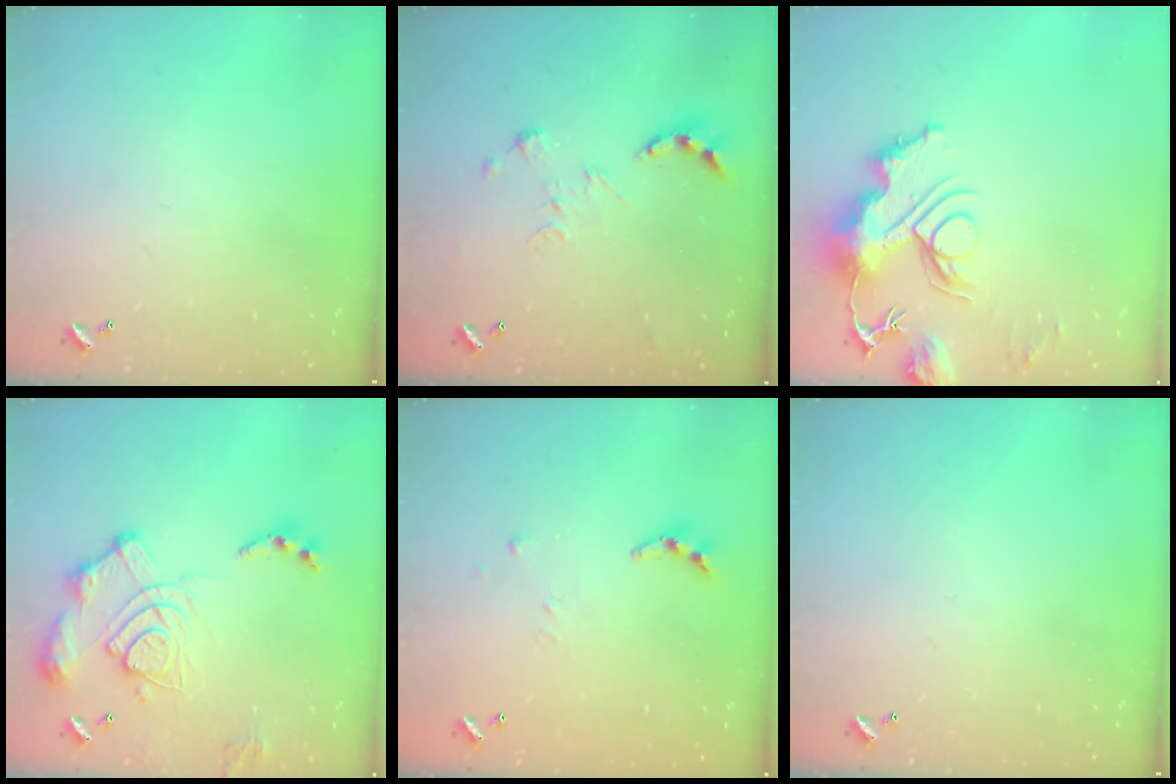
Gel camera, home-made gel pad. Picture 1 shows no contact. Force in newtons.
{"total": 0.0}
{"total": 13.9, "press": 13.8, "slide": 1.5}
{"total": 16.1, "press": 16.0, "slide": 2.0}
{"total": 4.7, "press": 4.7, "slide": 0.3}
{"total": 0.0}